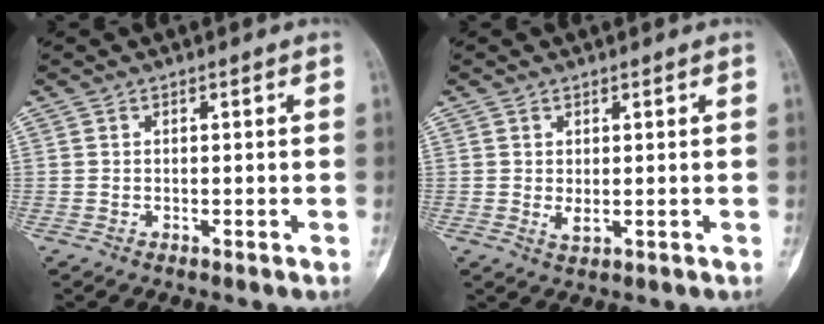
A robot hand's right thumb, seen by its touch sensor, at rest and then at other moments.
{"total": 1.7, "force": [0.1, 0.9, 1.4], "torque": [-0.028, -0.007, 0.007]}